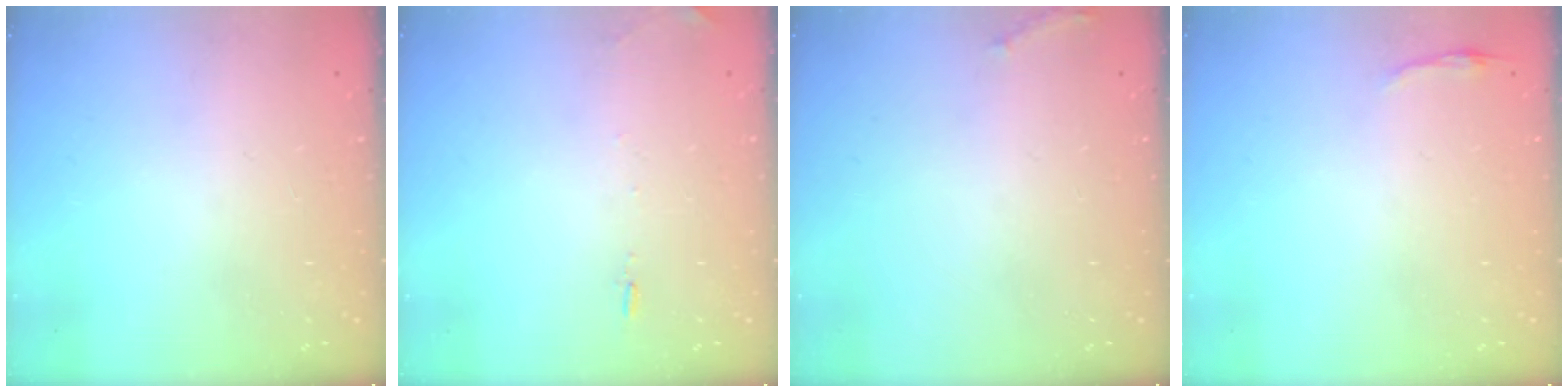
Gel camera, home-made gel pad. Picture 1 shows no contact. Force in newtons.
{"total": 5.6, "press": 5.3, "slide": 1.8}
{"total": 5.6, "press": 5.3, "slide": 1.7}
{"total": 2.8, "press": 2.8, "slide": 0.6}